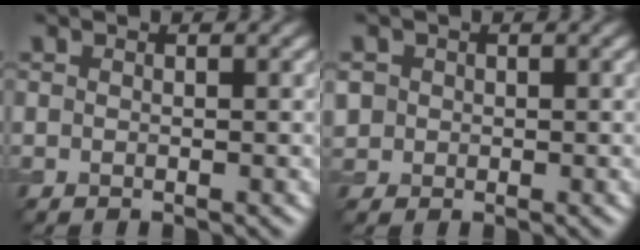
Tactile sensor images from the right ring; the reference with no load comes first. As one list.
[{"total": 2.0, "force": [0.3, 1.9, 0.5], "torque": [-0.009, 0.008, 0.009]}]